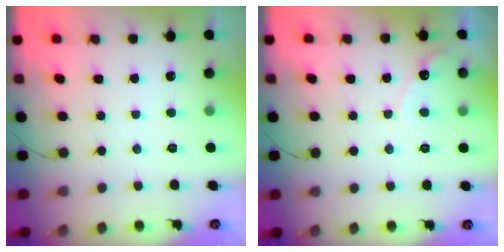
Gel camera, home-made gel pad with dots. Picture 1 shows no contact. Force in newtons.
{"total": 4.5, "press": 4.5, "slide": 0.3}